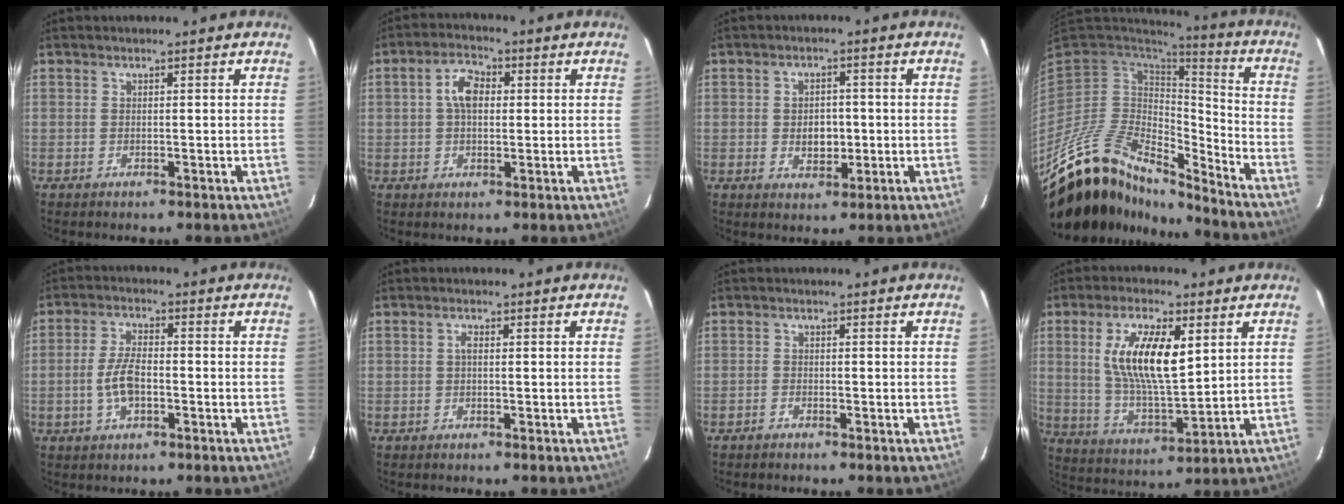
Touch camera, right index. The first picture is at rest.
{"total": 5.4, "force": [0.8, 3.4, 4.1], "torque": [-0.077, 0.018, 0.014]}
{"total": 4.5, "force": [-0.5, 3.3, 3.1], "torque": [-0.053, 0.001, -0.003]}
{"total": 21.7, "force": [-16.9, 8.9, 10.4], "torque": [-0.206, -0.016, -0.296]}
{"total": 5.9, "force": [-1.6, 2.6, 5.0], "torque": [-0.106, 0.005, -0.029]}
{"total": 1.0, "force": [0.0, 0.5, 0.9], "torque": [-0.018, 0.005, -0.002]}
{"total": 0.9, "force": [-0.8, 0.4, 0.1], "torque": [-0.007, 0.003, -0.020]}
{"total": 13.6, "force": [4.1, 4.8, 12.1], "torque": [-0.230, 0.003, 0.083]}